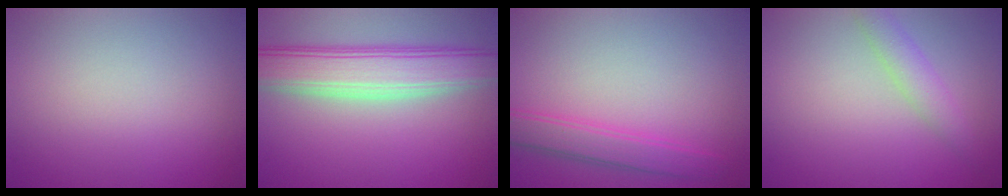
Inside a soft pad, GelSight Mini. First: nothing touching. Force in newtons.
{"total": 7.2, "press": 7.2, "slide": 0.1}
{"total": 2.4, "press": 2.4, "slide": 0.2}
{"total": 2.3, "press": 2.3, "slide": 0.0}